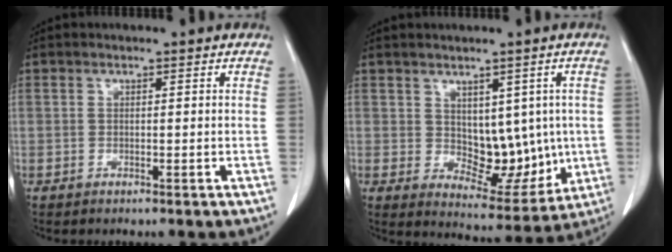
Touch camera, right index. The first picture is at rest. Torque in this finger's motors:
{"motor_torque": [0.15, 0.26, 0.06, 0.02]}